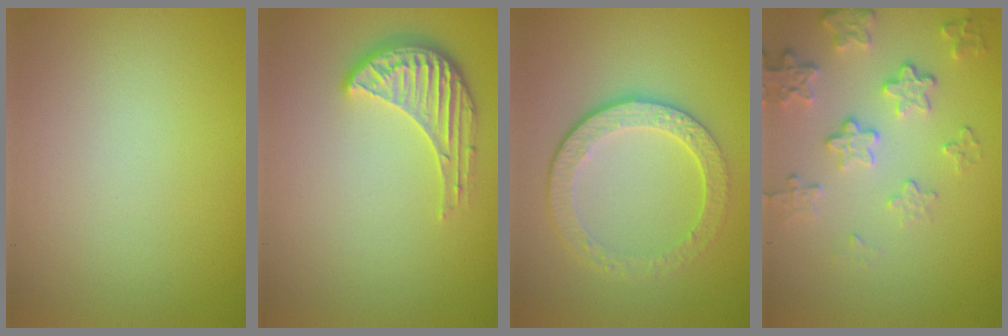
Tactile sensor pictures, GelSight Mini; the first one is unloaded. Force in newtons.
{"total": 4.1, "press": 3.1, "slide": 2.7}
{"total": 4.8, "press": 3.4, "slide": 3.3}
{"total": 4.2, "press": 3.2, "slide": 2.7}